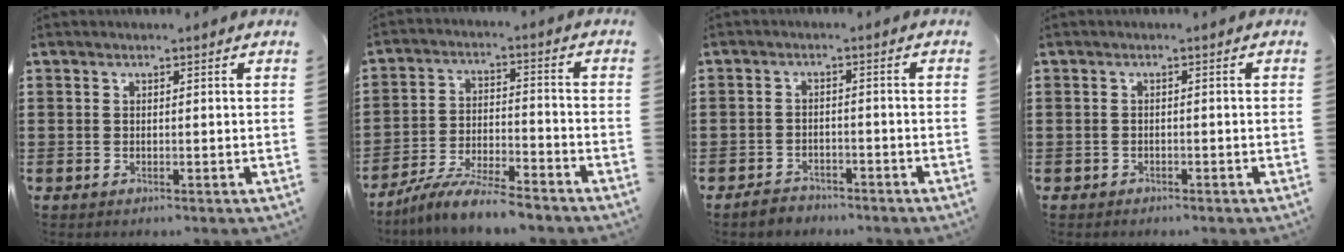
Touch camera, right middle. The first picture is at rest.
{"total": 7.4, "force": [-6.8, 0.3, 2.7], "torque": [-0.056, 0.002, -0.131]}
{"total": 2.3, "force": [-2.2, 0.6, -0.1], "torque": [-0.006, 0.004, -0.048]}
{"total": 0.7, "force": [-0.6, 0.3, 0.0], "torque": [-0.001, 0.002, -0.015]}